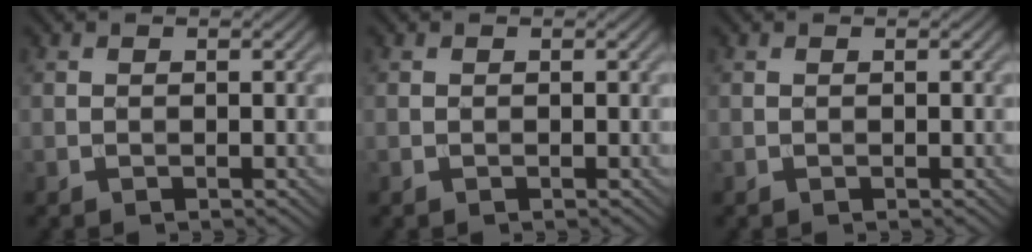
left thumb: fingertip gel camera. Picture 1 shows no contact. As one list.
[{"total": 0.0}, {"total": 0.0}]